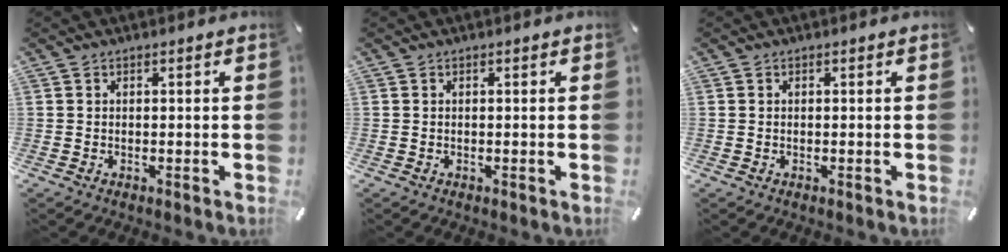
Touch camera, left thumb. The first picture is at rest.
{"total": 0.0}
{"total": 0.0}